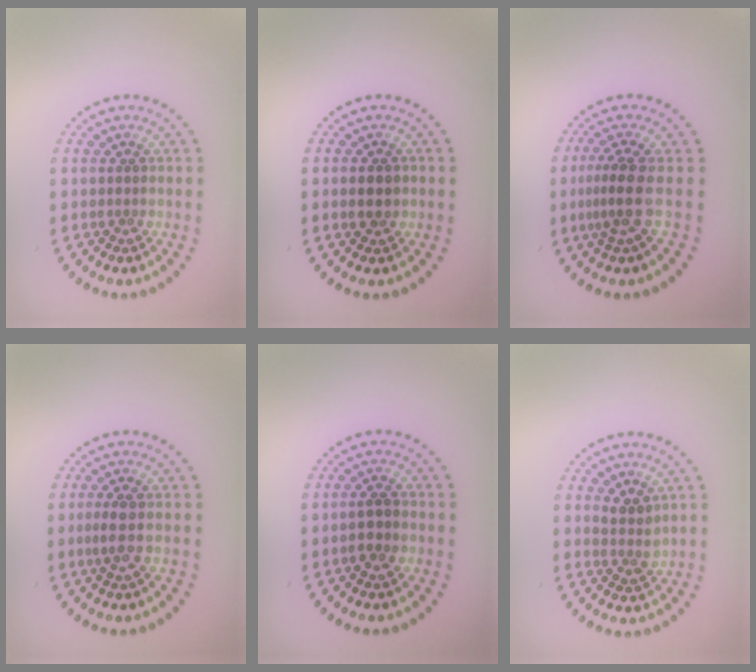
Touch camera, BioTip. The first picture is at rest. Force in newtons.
{"total": 1.7, "press": 1.7, "slide": 0.1}
{"total": 2.8, "press": 2.0, "slide": 2.0}
{"total": 1.5, "press": 1.3, "slide": 0.7}
{"total": 2.0, "press": 2.0, "slide": 0.5}
{"total": 2.0, "press": 1.6, "slide": 1.1}